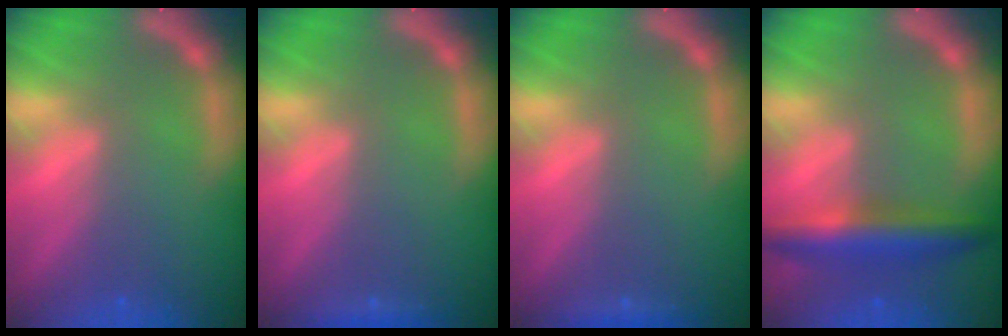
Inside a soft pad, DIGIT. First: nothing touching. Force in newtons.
{"total": 0.9}
{"total": 0.9}
{"total": 5.5}